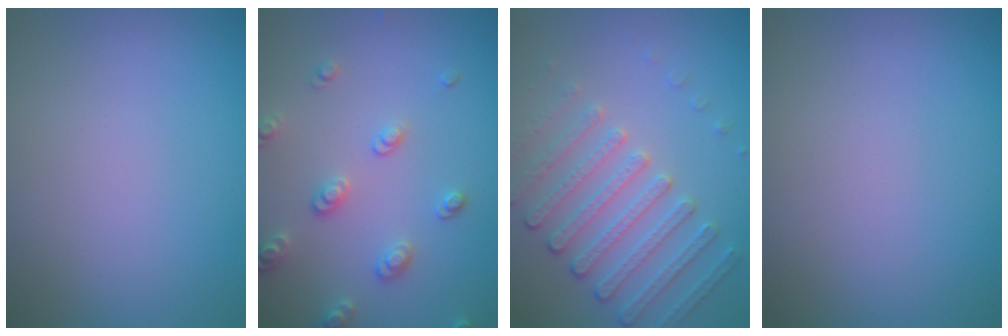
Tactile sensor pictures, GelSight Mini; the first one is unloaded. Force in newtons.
{"total": 2.7, "press": 2.7, "slide": 0.5}
{"total": 4.4, "press": 3.7, "slide": 2.4}
{"total": 0.0}